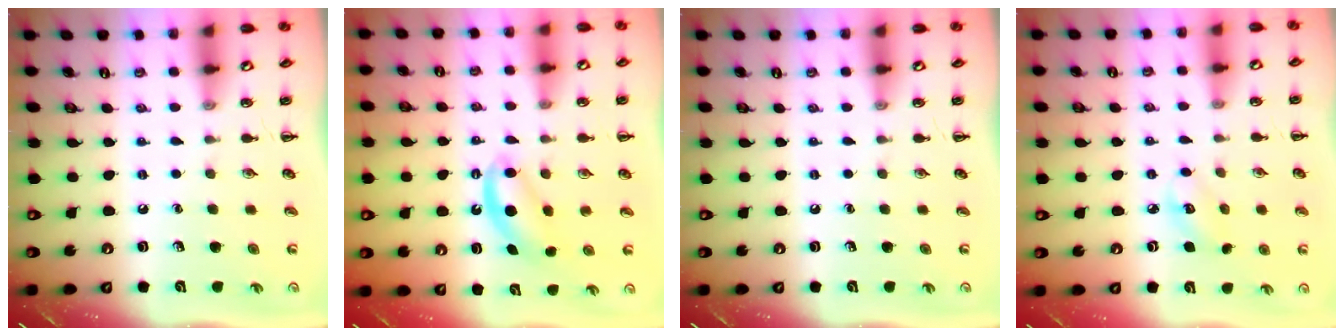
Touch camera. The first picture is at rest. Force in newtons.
{"total": 5.4, "press": 5.4, "slide": 0.9}
{"total": 0.0}
{"total": 4.0, "press": 3.9, "slide": 0.7}